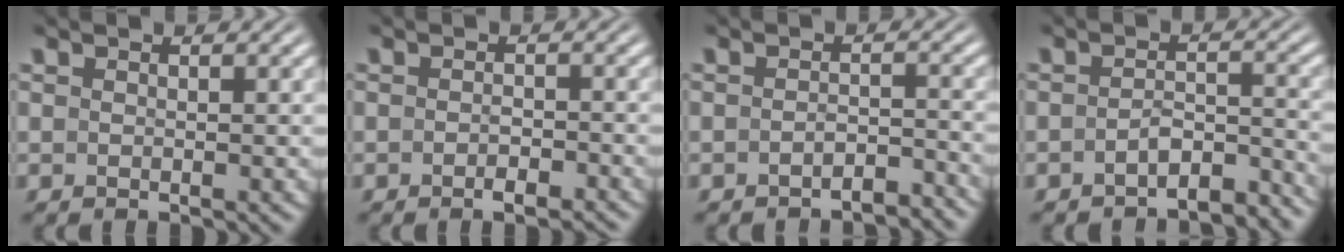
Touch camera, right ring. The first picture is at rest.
{"total": 1.6, "force": [-1.3, 0.3, 0.8], "torque": [-0.010, 0.000, -0.021]}
{"total": 3.0, "force": [-3.0, 0.3, 0.6], "torque": [-0.005, -0.006, -0.050]}
{"total": 4.9, "force": [-4.6, 1.2, 1.3], "torque": [-0.010, -0.013, -0.072]}